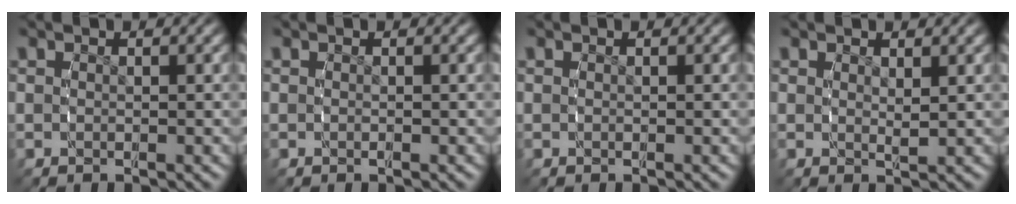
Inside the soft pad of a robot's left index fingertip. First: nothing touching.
{"total": 0.0}
{"total": 0.0}
{"total": 0.8, "force": [0.6, -0.3, 0.4], "torque": [-0.007, -0.009, 0.016]}